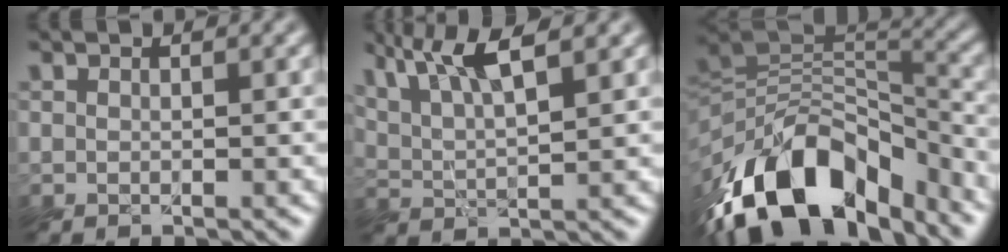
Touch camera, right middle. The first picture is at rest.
{"total": 5.5, "force": [3.6, 1.1, 4.0], "torque": [-0.072, 0.012, 0.057]}
{"total": 15.2, "force": [-10.5, 7.4, 8.0], "torque": [-0.162, 0.022, -0.187]}